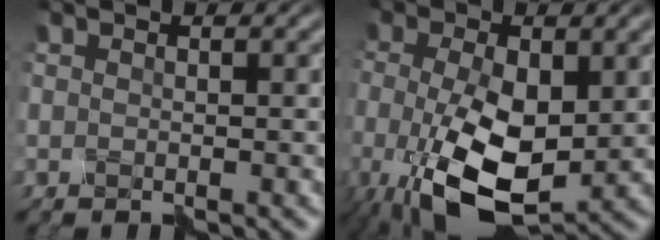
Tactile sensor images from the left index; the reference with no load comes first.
{"total": 10.1, "force": [-2.5, 5.0, 8.5], "torque": [-0.176, -0.020, -0.041]}